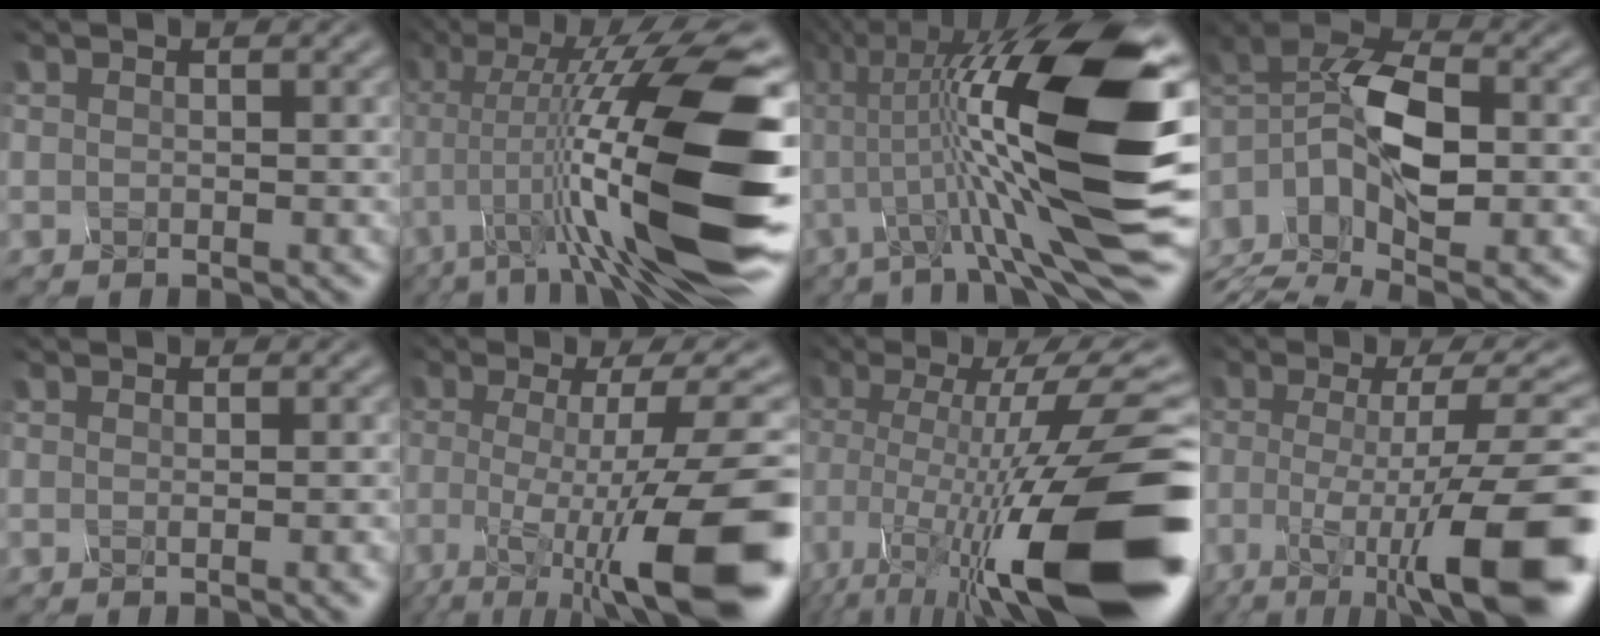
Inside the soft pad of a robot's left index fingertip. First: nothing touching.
{"total": 15.0, "force": [-4.3, 2.7, 14.1], "torque": [-0.235, 0.018, -0.051]}
{"total": 15.4, "force": [-0.9, 2.3, 15.2], "torque": [-0.261, 0.027, -0.002]}
{"total": 10.4, "force": [-5.2, 4.3, 7.9], "torque": [-0.174, 0.003, -0.085]}
{"total": 2.3, "force": [-0.4, 0.9, 2.1], "torque": [-0.016, 0.018, -0.007]}
{"total": 13.1, "force": [-4.2, 3.0, 12.0], "torque": [-0.179, -0.011, -0.046]}
{"total": 17.8, "force": [-7.4, 4.2, 15.6], "torque": [-0.275, 0.013, -0.108]}
{"total": 11.7, "force": [-3.9, 2.5, 10.7], "torque": [-0.151, -0.010, -0.045]}